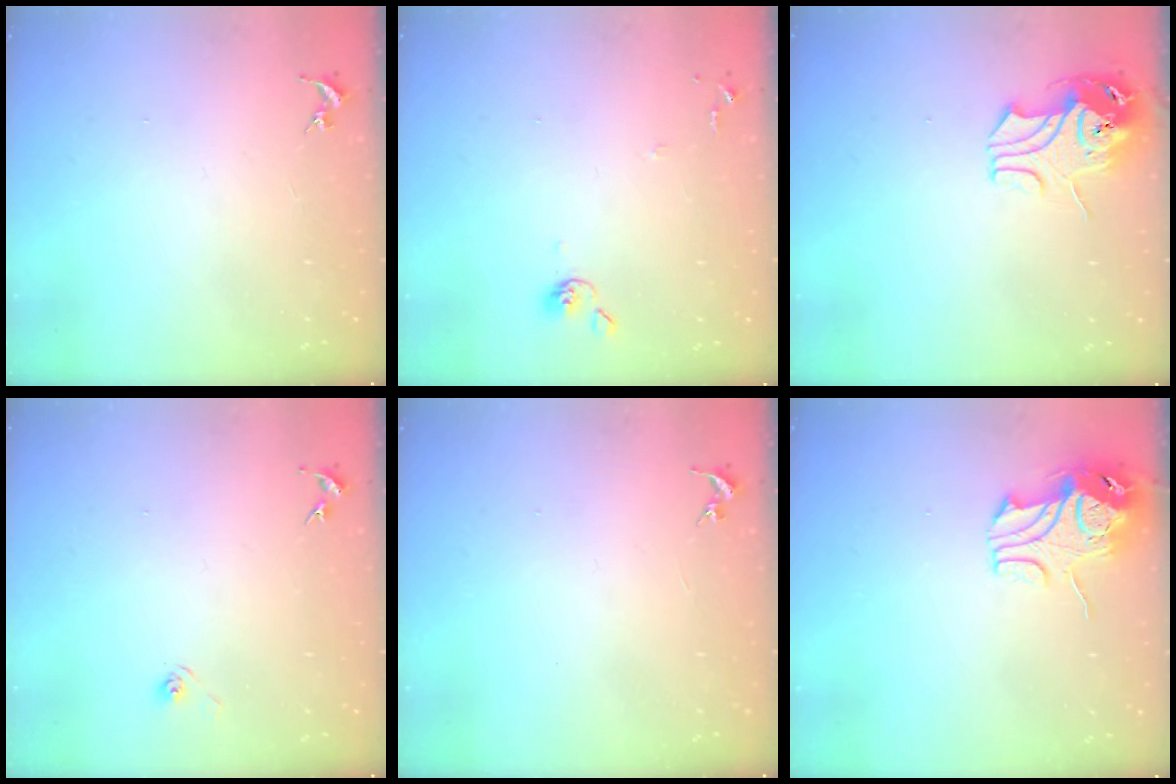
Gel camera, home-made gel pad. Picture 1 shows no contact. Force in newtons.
{"total": 5.9, "press": 5.8, "slide": 0.7}
{"total": 9.9, "press": 9.8, "slide": 1.4}
{"total": 3.0, "press": 2.6, "slide": 1.5}
{"total": 0.0}
{"total": 9.8, "press": 9.6, "slide": 1.5}